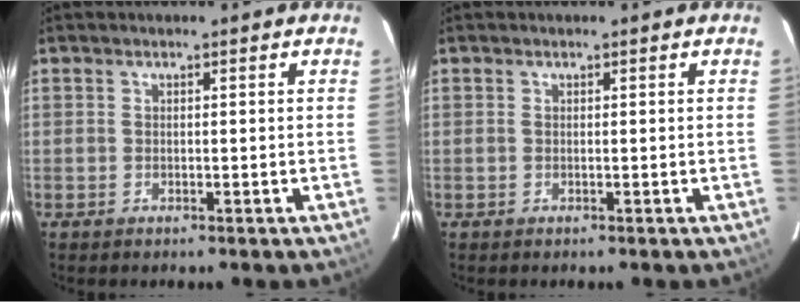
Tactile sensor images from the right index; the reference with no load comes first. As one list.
[{"total": 0.0}]